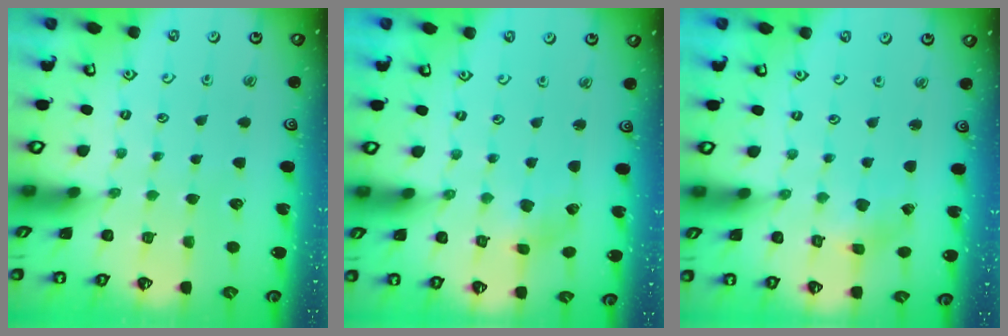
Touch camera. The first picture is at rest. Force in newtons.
{"total": 2.5, "press": 2.4, "slide": 0.5}
{"total": 1.4, "press": 1.4, "slide": 0.2}